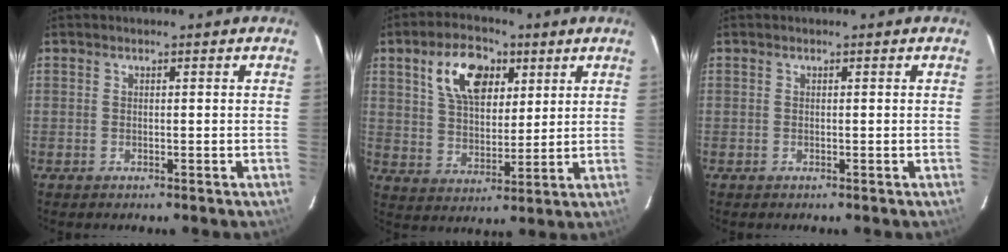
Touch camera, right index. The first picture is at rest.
{"total": 12.1, "force": [5.4, 7.2, 8.1], "torque": [-0.148, 0.025, 0.098]}
{"total": 0.0}